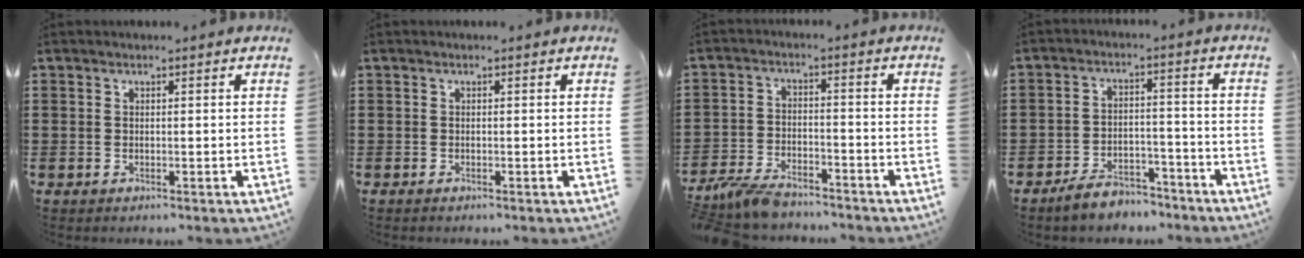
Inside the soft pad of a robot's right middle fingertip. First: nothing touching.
{"total": 0.0}
{"total": 5.5, "force": [-5.1, 1.2, 1.8], "torque": [-0.057, -0.005, -0.105]}
{"total": 5.0, "force": [-4.8, 1.2, 1.1], "torque": [-0.025, 0.011, -0.095]}